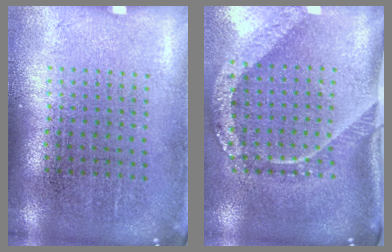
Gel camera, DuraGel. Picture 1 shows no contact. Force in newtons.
{"total": 2.5, "press": 1.7, "slide": 1.8}